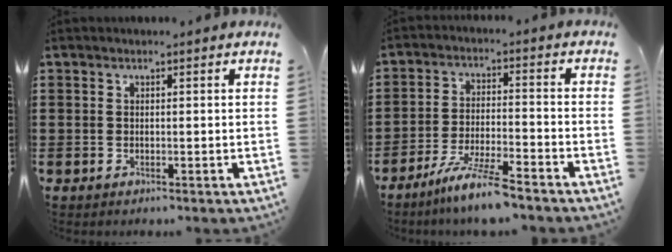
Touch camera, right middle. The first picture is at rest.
{"total": 7.4, "force": [-6.2, -0.1, 3.9], "torque": [-0.078, -0.012, -0.118]}